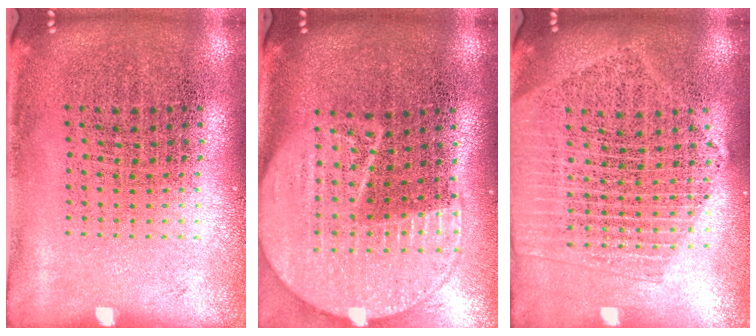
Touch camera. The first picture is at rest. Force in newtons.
{"total": 2.1, "press": 1.9, "slide": 1.0}
{"total": 2.1, "press": 1.9, "slide": 0.9}